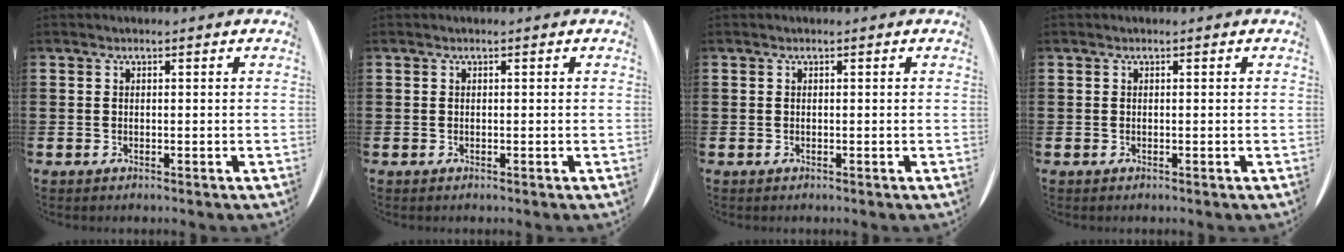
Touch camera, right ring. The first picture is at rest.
{"total": 0.0}
{"total": 0.0}
{"total": 0.0}